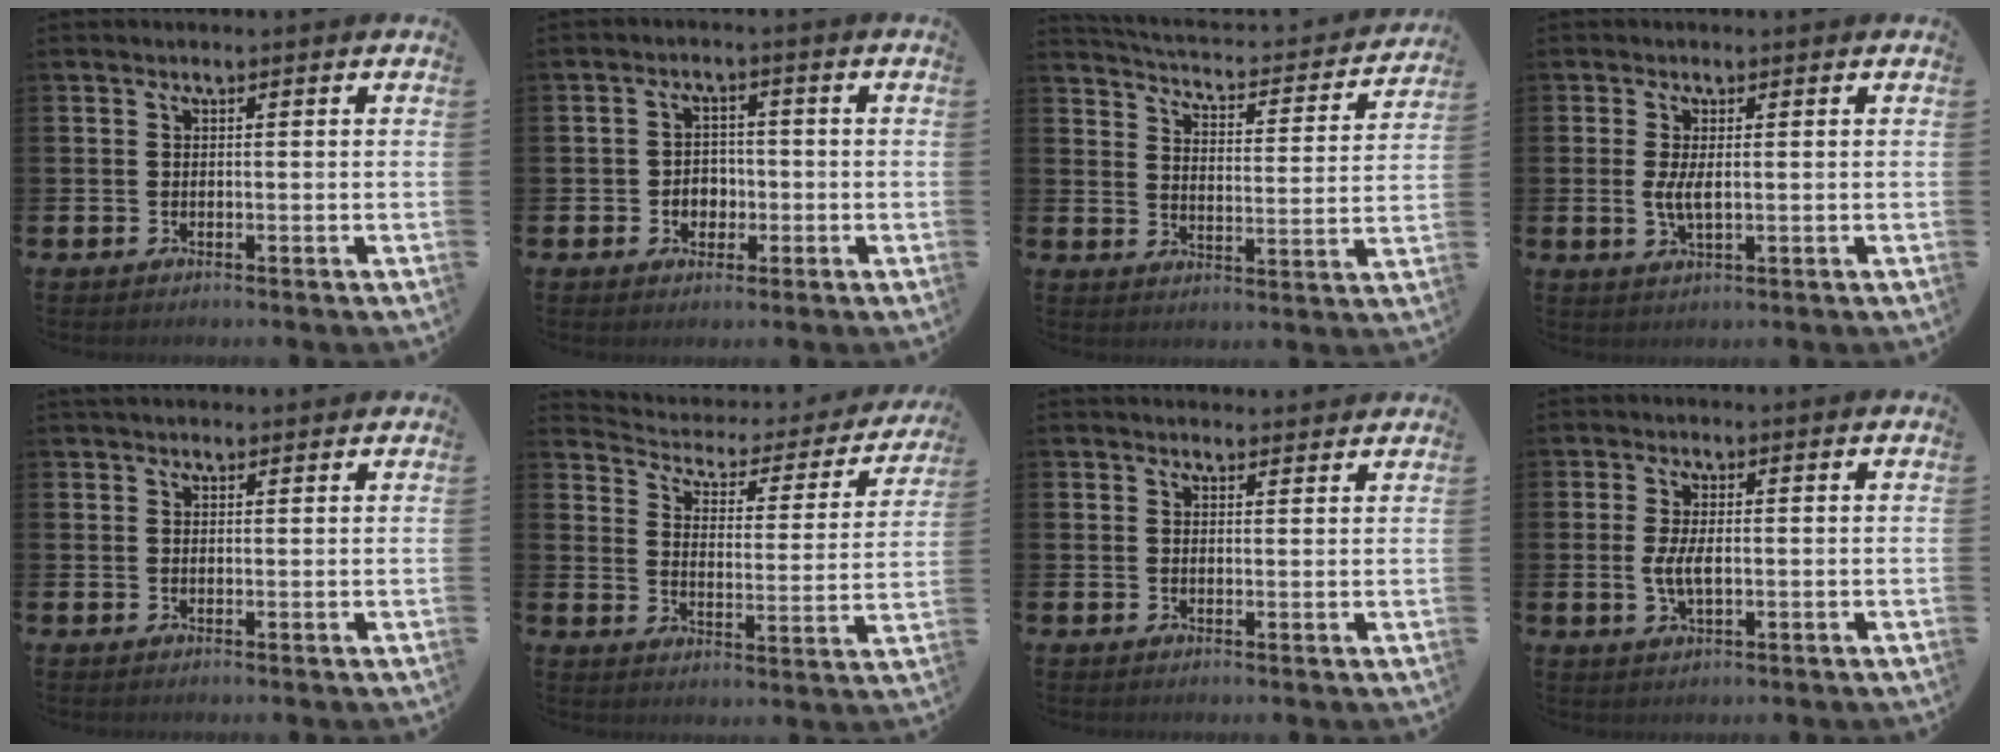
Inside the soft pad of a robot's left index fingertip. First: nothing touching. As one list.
[{"total": 2.8, "force": [-0.6, 2.5, 1.1], "torque": [-0.018, 0.002, -0.020]}, {"total": 3.9, "force": [3.8, 0.7, 0.8], "torque": [-0.031, -0.039, 0.055]}, {"total": 2.6, "force": [0.3, 0.9, 2.4], "torque": [-0.043, 0.001, 0.003]}, {"total": 1.7, "force": [1.6, 0.6, 0.3], "torque": [0.001, -0.002, 0.027]}, {"total": 3.9, "force": [3.3, 1.8, 0.9], "torque": [-0.044, -0.030, 0.047]}, {"total": 2.1, "force": [2.0, 0.5, -0.1], "torque": [0.008, -0.010, 0.035]}, {"total": 3.2, "force": [0.1, 1.3, 2.9], "torque": [-0.061, 0.002, -0.003]}]